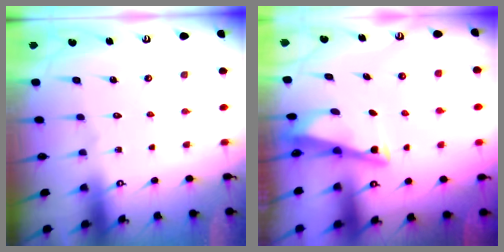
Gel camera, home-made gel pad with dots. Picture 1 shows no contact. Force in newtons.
{"total": 3.5, "press": 3.5, "slide": 0.4}